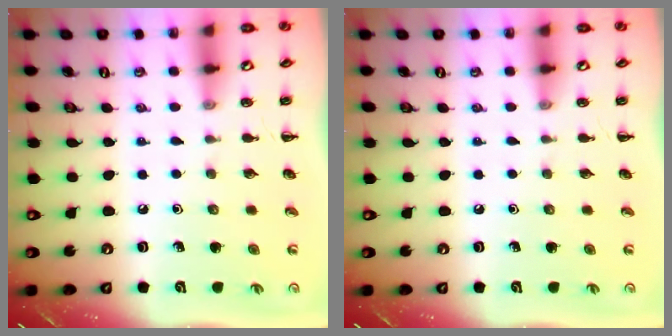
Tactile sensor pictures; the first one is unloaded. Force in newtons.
{"total": 0.0}